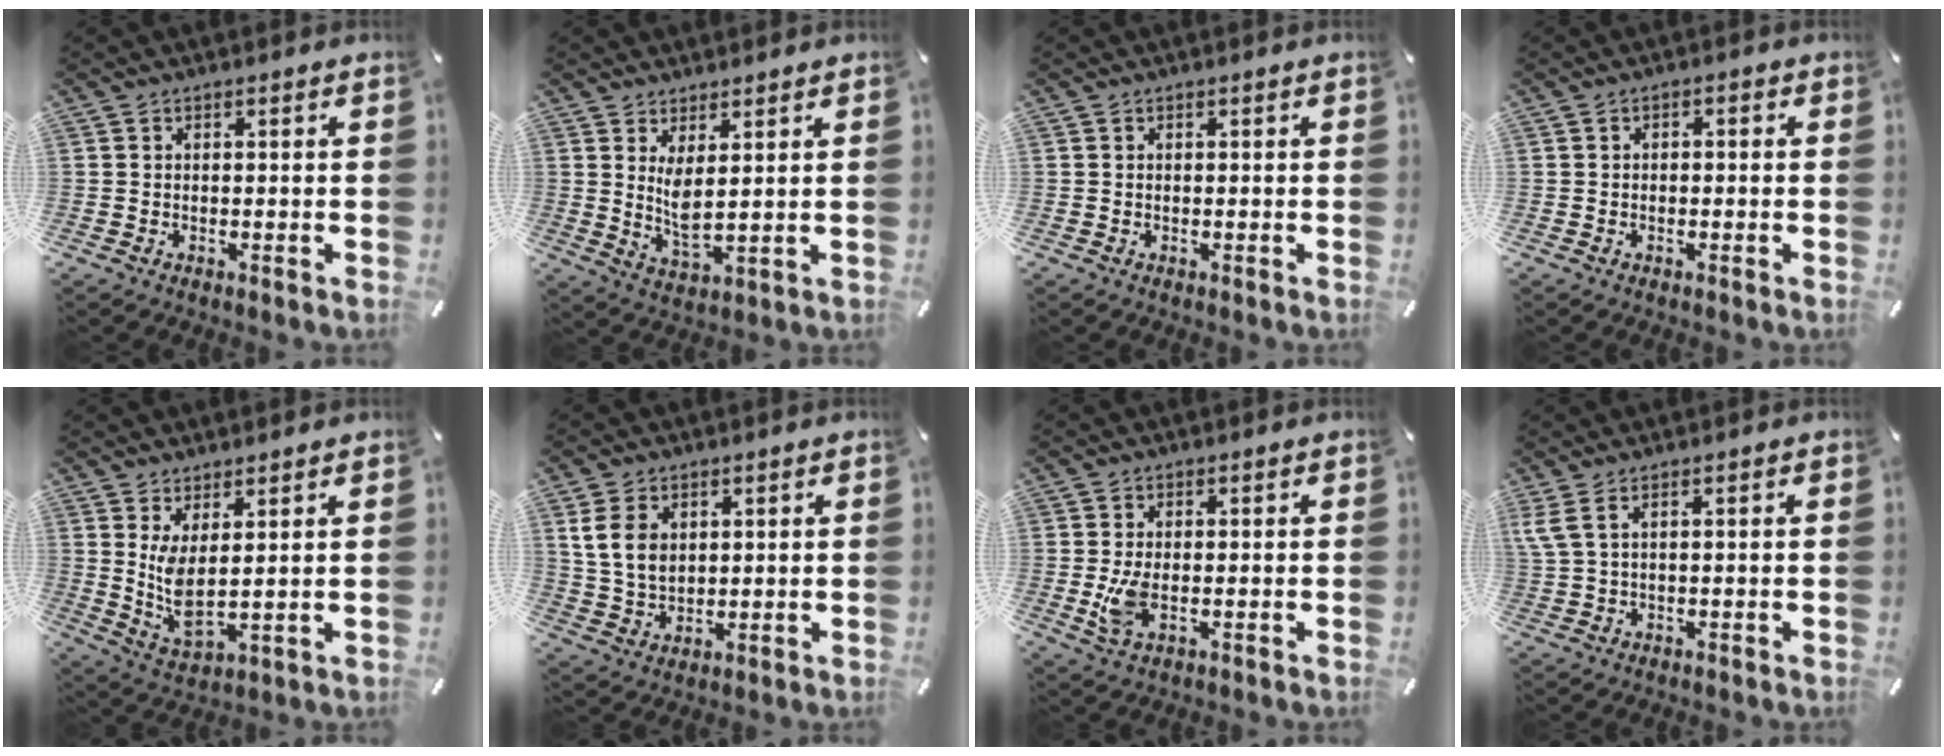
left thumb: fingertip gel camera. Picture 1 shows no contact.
{"total": 5.6, "force": [2.7, 1.8, 4.5], "torque": [-0.099, -0.019, 0.045]}
{"total": 0.0}
{"total": 1.0, "force": [-0.6, 0.5, 0.5], "torque": [-0.009, 0.004, -0.013]}
{"total": 7.0, "force": [3.0, 2.6, 5.7], "torque": [-0.131, -0.028, 0.053]}
{"total": 7.7, "force": [2.8, 5.8, 4.1], "torque": [-0.105, -0.002, 0.050]}
{"total": 5.5, "force": [-0.5, 3.0, 4.6], "torque": [-0.097, -0.006, -0.012]}
{"total": 3.0, "force": [1.2, 0.7, 2.6], "torque": [-0.063, -0.005, 0.020]}